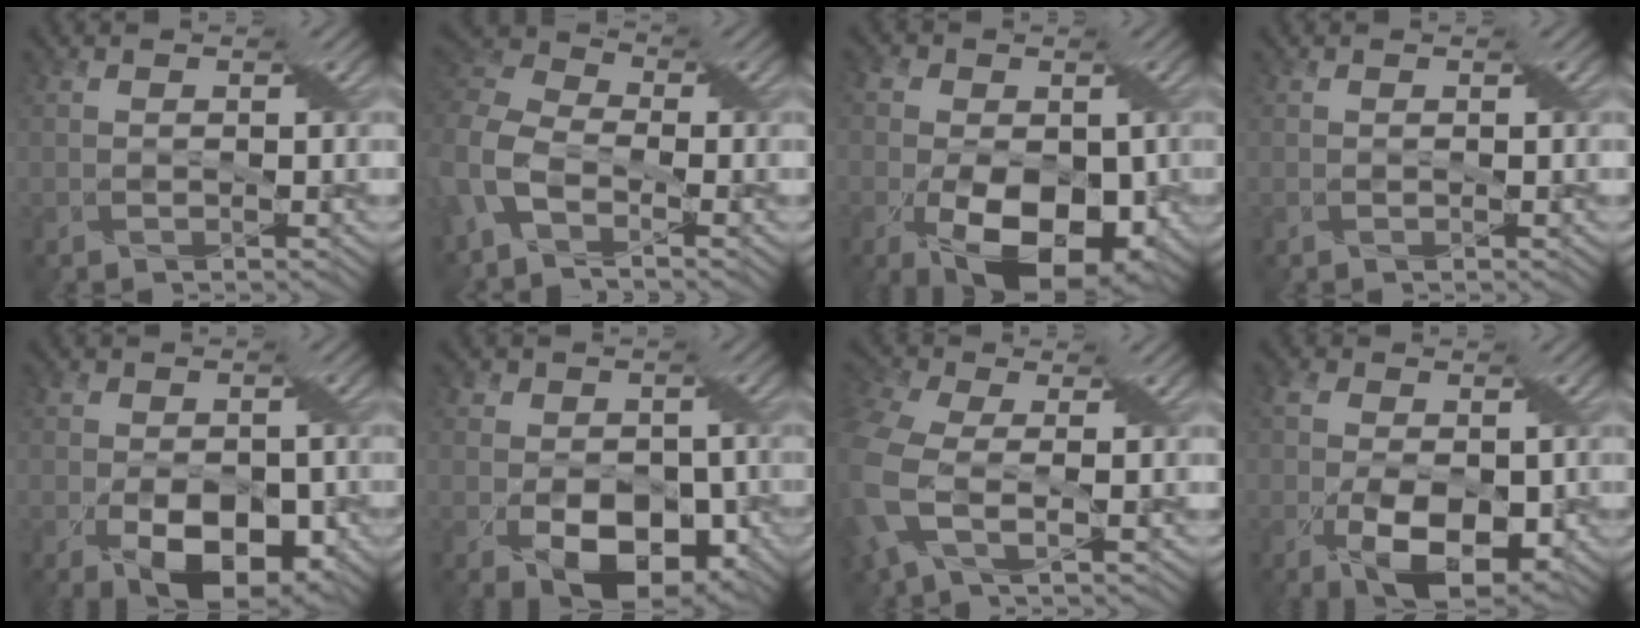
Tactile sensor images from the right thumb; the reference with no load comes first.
{"total": 7.8, "force": [-3.4, 4.7, 5.2], "torque": [-0.135, -0.006, -0.087]}
{"total": 13.5, "force": [-3.6, 8.4, 10.0], "torque": [-0.174, -0.029, -0.049]}
{"total": 0.0}
{"total": 10.1, "force": [-3.6, 6.1, 7.2], "torque": [-0.122, -0.027, -0.050]}
{"total": 10.8, "force": [-3.2, 7.5, 7.1], "torque": [-0.088, -0.029, -0.048]}
{"total": 9.8, "force": [-1.5, 5.4, 8.0], "torque": [-0.255, -0.006, -0.035]}
{"total": 10.1, "force": [-2.3, 5.9, 7.8], "torque": [-0.163, -0.021, -0.040]}